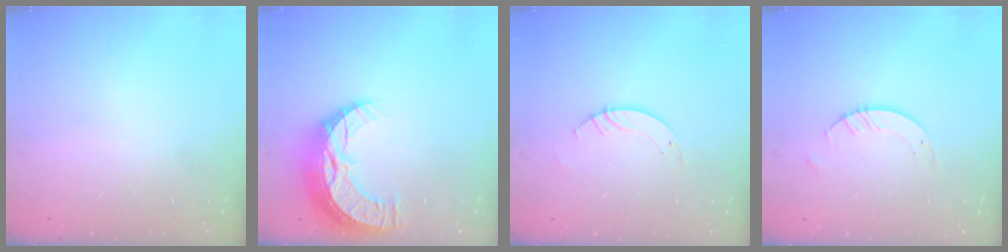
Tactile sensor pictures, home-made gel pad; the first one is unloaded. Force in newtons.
{"total": 12.3, "press": 12.2, "slide": 0.9}
{"total": 3.5, "press": 3.5, "slide": 0.3}
{"total": 4.0, "press": 4.0, "slide": 0.2}